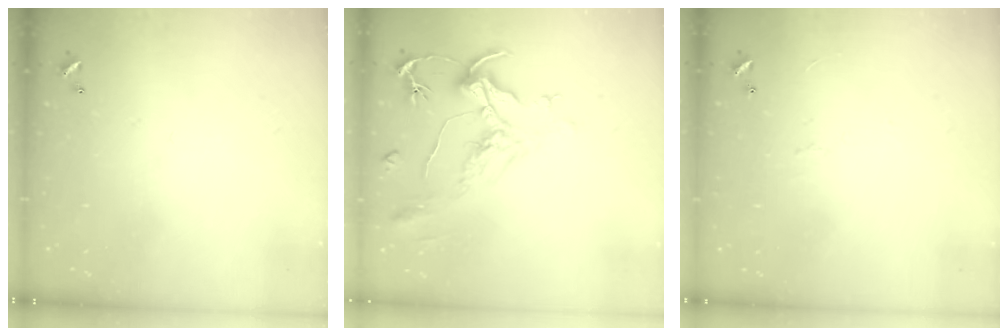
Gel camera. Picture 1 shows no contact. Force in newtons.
{"total": 2.2, "press": 1.7, "slide": 1.3}
{"total": 2.3, "press": 2.2, "slide": 0.6}